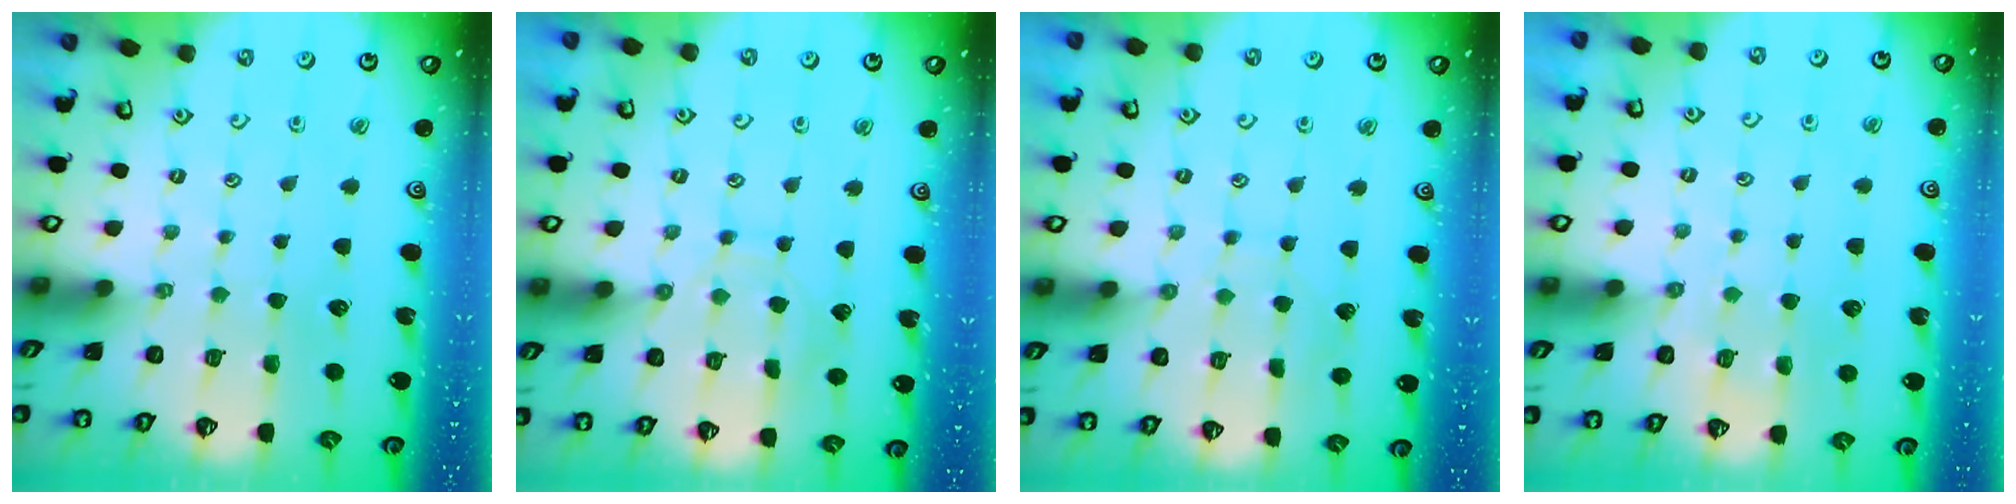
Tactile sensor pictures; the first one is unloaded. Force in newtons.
{"total": 8.0, "press": 8.0, "slide": 0.6}
{"total": 4.1, "press": 4.1, "slide": 0.4}
{"total": 4.8, "press": 4.8, "slide": 0.7}